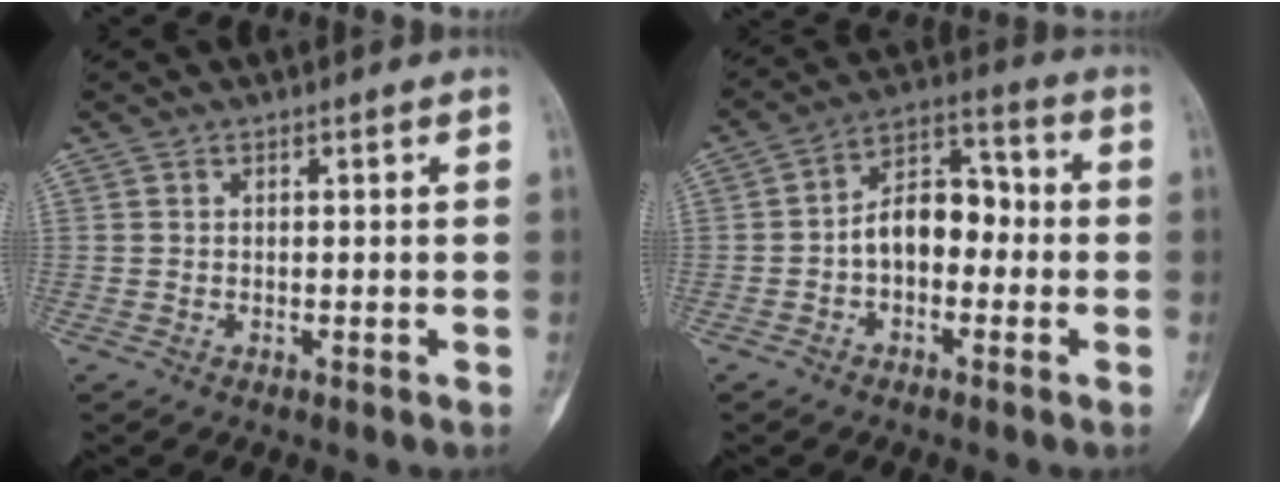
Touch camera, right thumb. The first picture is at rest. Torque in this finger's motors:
{"motor_torque": [1.41, 1.30, 0.85, -0.23, 0.07]}